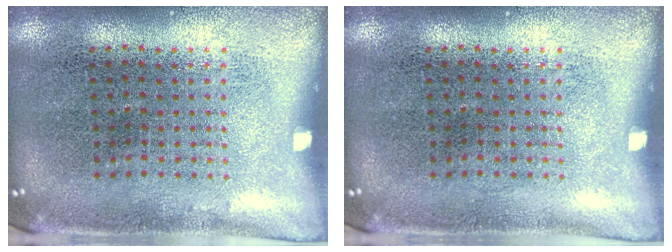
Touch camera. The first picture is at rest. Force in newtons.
{"total": 0.0}